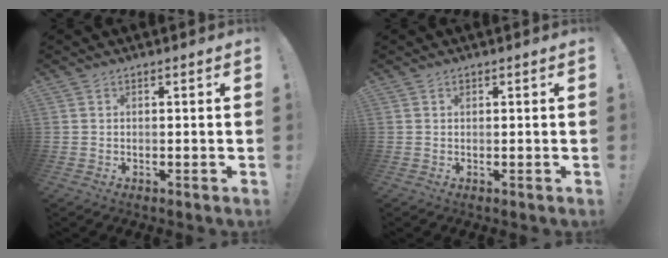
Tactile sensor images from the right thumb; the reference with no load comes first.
{"total": 0.5, "force": [0.4, 0.3, -0.1], "torque": [0.008, -0.001, 0.007]}